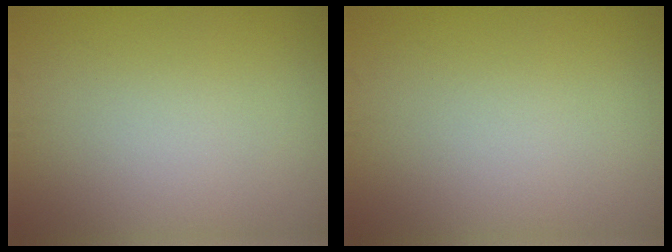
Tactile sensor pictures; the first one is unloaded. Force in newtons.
{"total": 0.0}